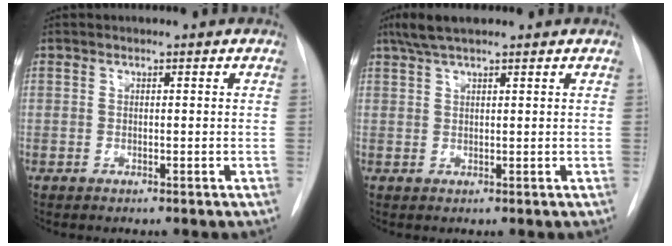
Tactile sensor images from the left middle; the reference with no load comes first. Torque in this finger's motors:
{"motor_torque": [0.49, -0.42, 0.02, 0.02]}